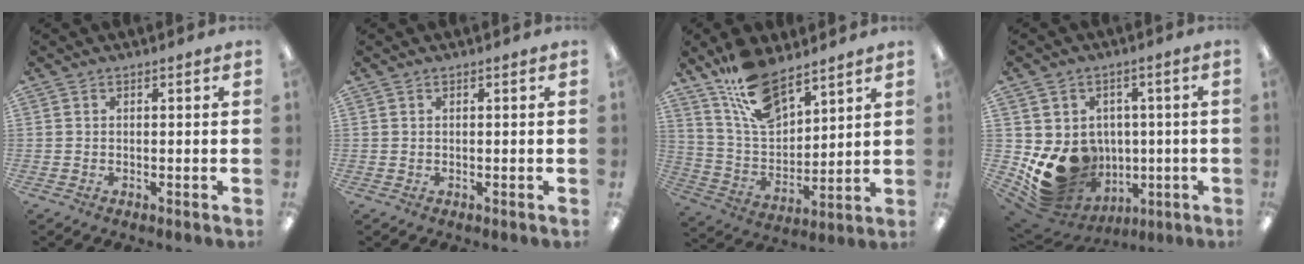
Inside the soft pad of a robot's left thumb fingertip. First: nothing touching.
{"total": 0.0}
{"total": 14.7, "force": [10.9, 6.5, 7.5], "torque": [-0.155, -0.051, 0.203]}
{"total": 13.9, "force": [-2.6, 12.0, 6.6], "torque": [-0.125, -0.013, -0.029]}